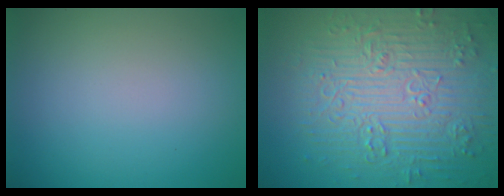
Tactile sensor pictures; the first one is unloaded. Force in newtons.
{"total": 9.5, "press": 6.9, "slide": 6.4}